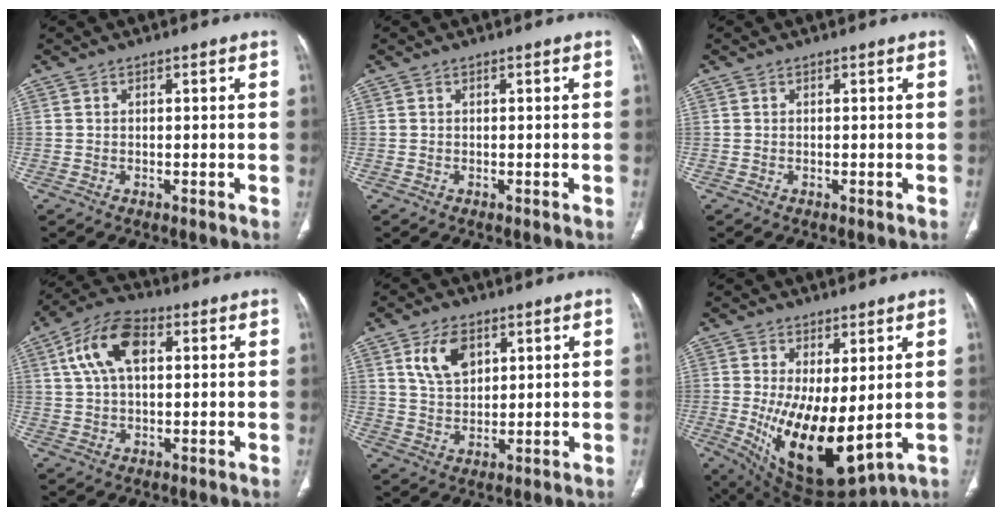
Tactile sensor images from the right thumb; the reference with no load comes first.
{"total": 0.0}
{"total": 0.0}
{"total": 11.2, "force": [3.2, 6.3, 8.7], "torque": [-0.164, 0.020, 0.054]}
{"total": 7.9, "force": [3.6, 4.8, 5.1], "torque": [-0.078, -0.016, 0.073]}
{"total": 14.6, "force": [-0.7, 6.2, 13.2], "torque": [-0.220, -0.032, 0.013]}